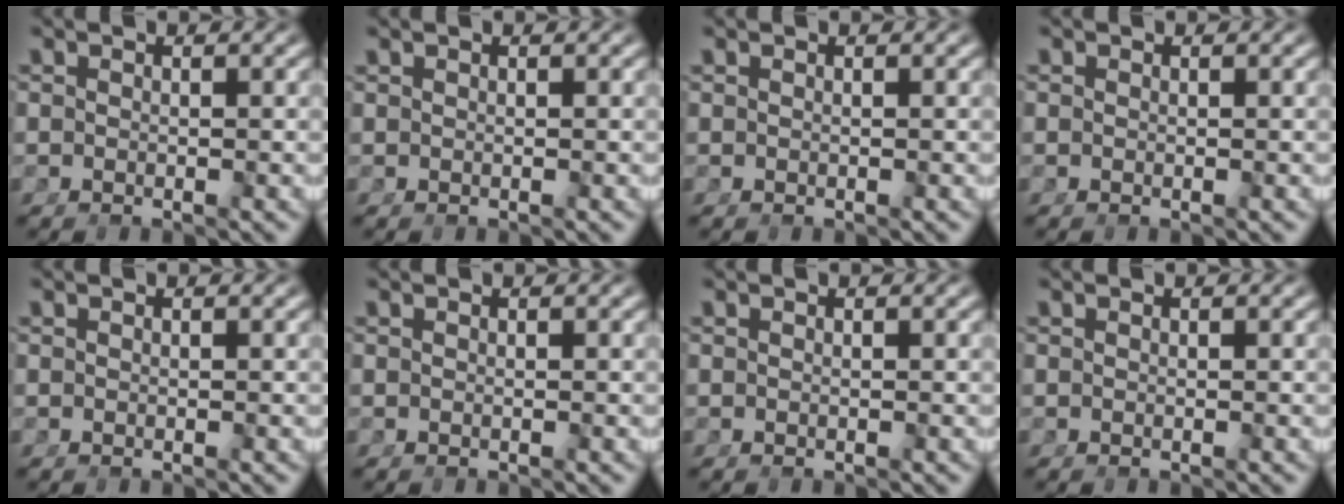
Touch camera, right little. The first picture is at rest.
{"total": 0.6, "force": [0.3, -0.5, -0.1], "torque": [0.004, 0.001, 0.008]}
{"total": 0.0}
{"total": 0.5, "force": [0.1, 0.5, 0.1], "torque": [-0.004, -0.003, 0.002]}
{"total": 0.0}
{"total": 0.0}
{"total": 0.0}
{"total": 0.0}